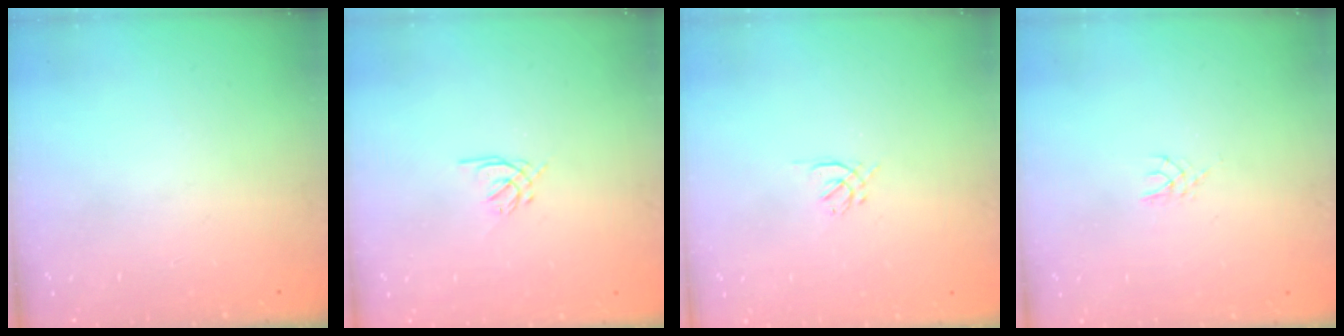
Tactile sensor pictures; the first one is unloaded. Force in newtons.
{"total": 1.2, "press": 1.1, "slide": 0.5}
{"total": 1.6, "press": 1.5, "slide": 0.6}
{"total": 2.5, "press": 2.4, "slide": 0.4}